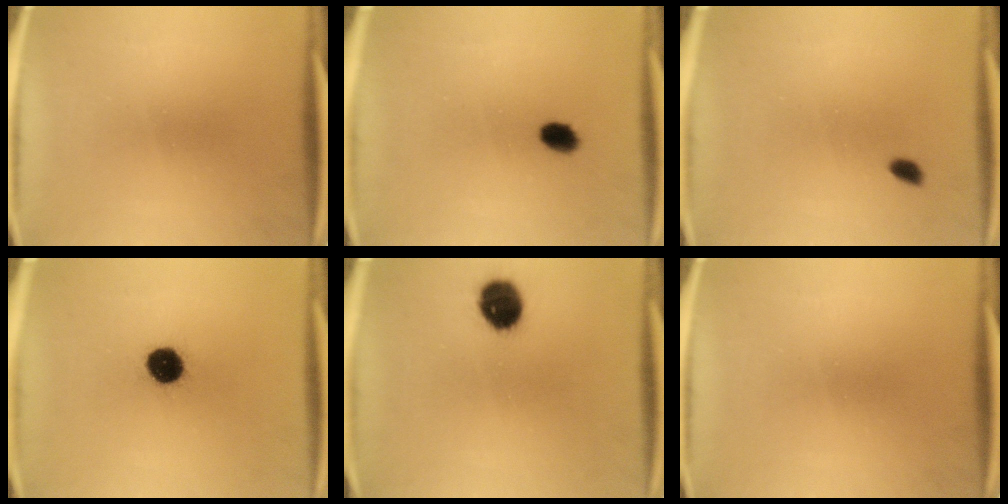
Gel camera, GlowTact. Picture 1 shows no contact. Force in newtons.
{"total": 3.2}
{"total": 1.4}
{"total": 8.6}
{"total": 8.7}
{"total": 0.0}